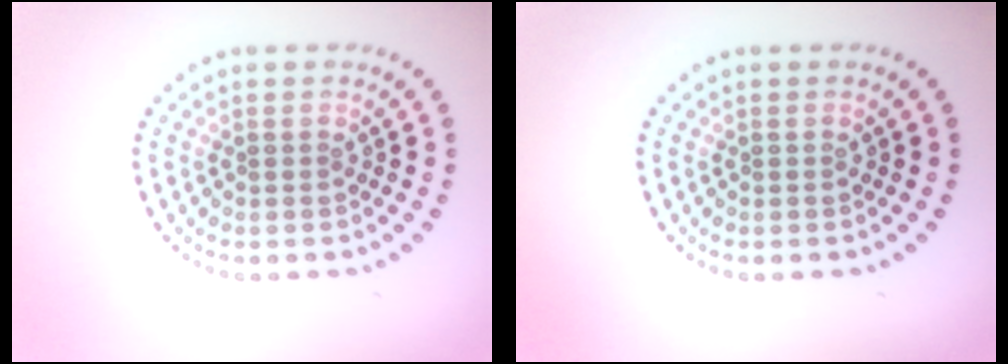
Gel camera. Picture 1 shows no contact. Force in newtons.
{"total": 0.0}